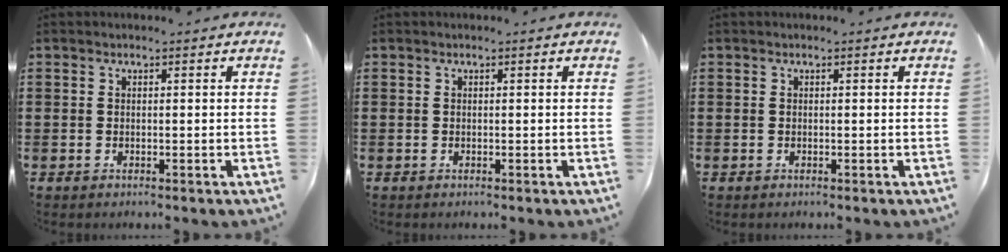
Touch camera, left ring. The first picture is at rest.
{"total": 0.0}
{"total": 0.0}